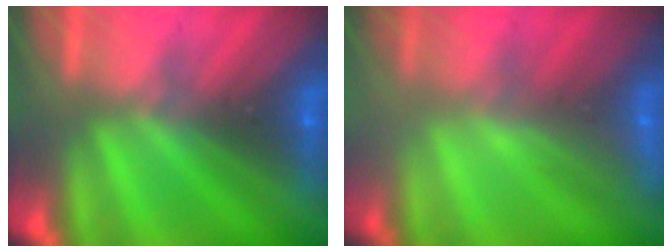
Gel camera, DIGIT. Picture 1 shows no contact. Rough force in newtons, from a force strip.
{"total": 2.2}